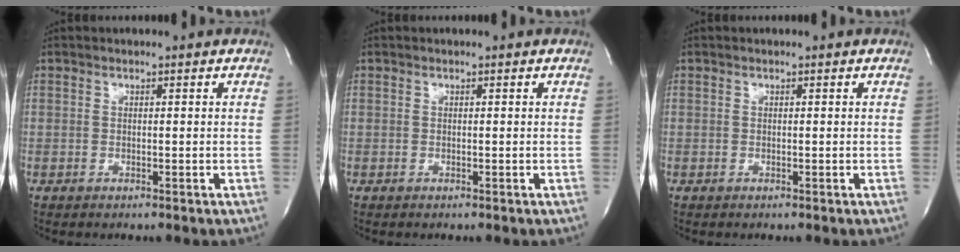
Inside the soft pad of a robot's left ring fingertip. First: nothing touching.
{"total": 0.0}
{"total": 0.0}